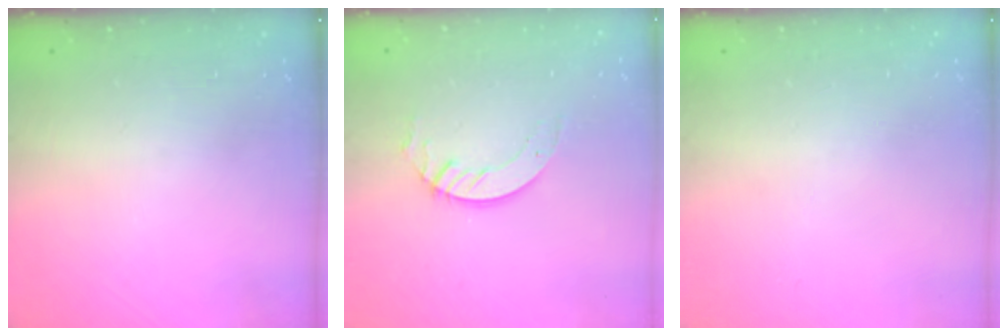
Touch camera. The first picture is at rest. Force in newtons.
{"total": 2.8, "press": 2.8, "slide": 0.2}
{"total": 0.0}